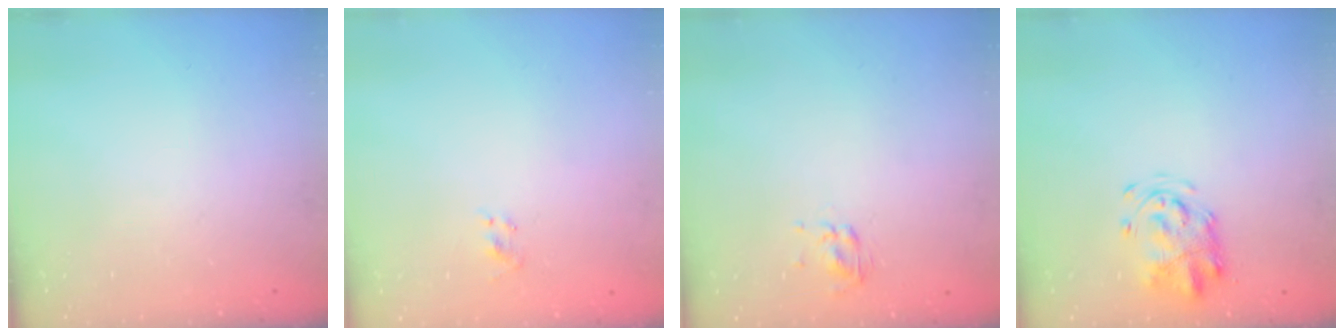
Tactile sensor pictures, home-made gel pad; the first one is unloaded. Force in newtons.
{"total": 1.6, "press": 1.4, "slide": 0.9}
{"total": 2.8, "press": 2.6, "slide": 1.0}
{"total": 4.0, "press": 3.9, "slide": 0.6}